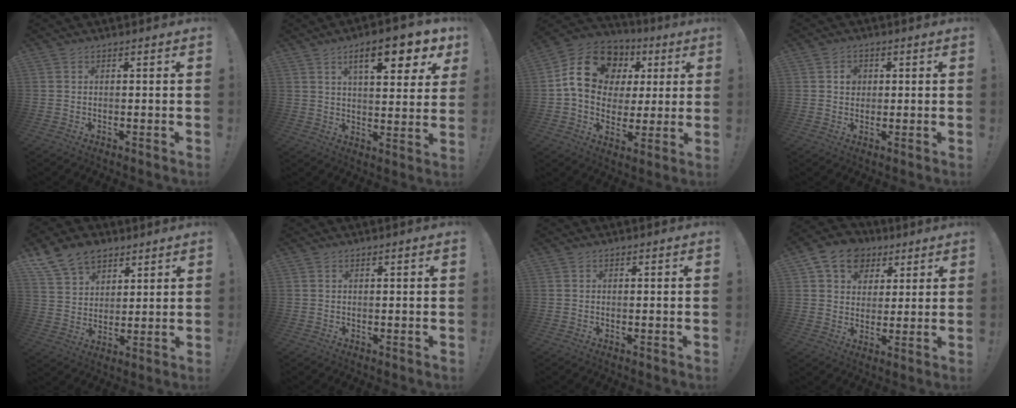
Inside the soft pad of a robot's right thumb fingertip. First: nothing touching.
{"total": 12.9, "force": [6.6, 3.8, 10.4], "torque": [-0.148, -0.027, 0.102]}
{"total": 17.9, "force": [5.1, 14.3, 9.4], "torque": [-0.133, -0.003, 0.111]}
{"total": 3.2, "force": [0.5, 2.8, 1.4], "torque": [-0.002, -0.004, 0.002]}
{"total": 12.3, "force": [8.1, 8.3, 4.2], "torque": [-0.072, -0.048, 0.159]}
{"total": 0.7, "force": [0.4, -0.1, 0.5], "torque": [-0.007, -0.001, 0.006]}
{"total": 0.0}
{"total": 12.2, "force": [6.0, 9.4, 5.1], "torque": [-0.076, -0.027, 0.117]}